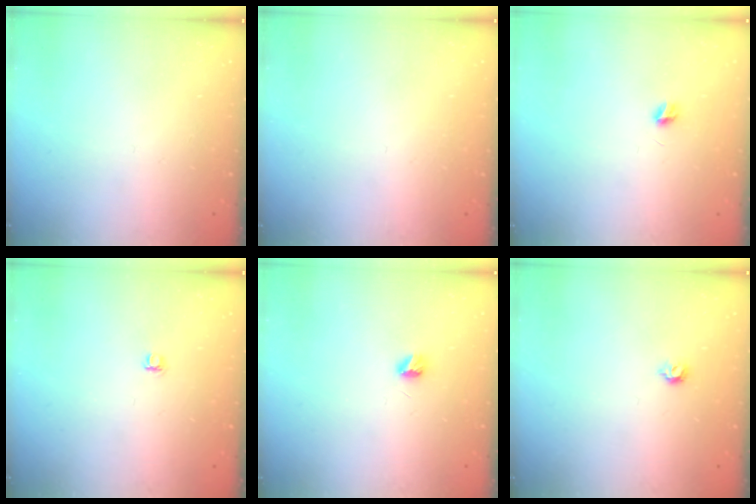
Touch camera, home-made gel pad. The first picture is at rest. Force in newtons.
{"total": 0.9, "press": 0.9, "slide": 0.1}
{"total": 3.7, "press": 3.7, "slide": 0.3}
{"total": 3.8, "press": 3.8, "slide": 0.5}
{"total": 3.8, "press": 3.7, "slide": 0.5}
{"total": 4.1, "press": 4.0, "slide": 0.8}